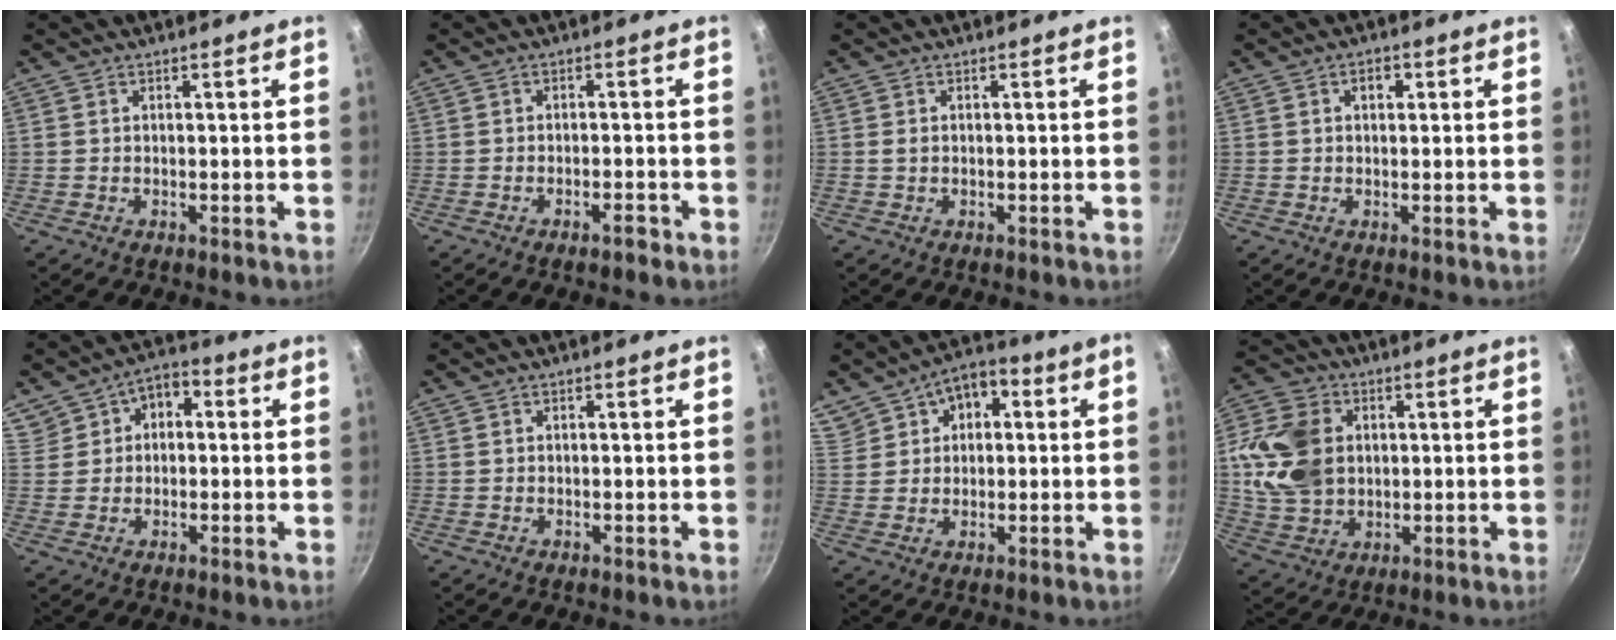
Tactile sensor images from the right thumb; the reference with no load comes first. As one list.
[{"total": 2.2, "force": [-1.6, 0.6, 1.3], "torque": [-0.017, 0.015, -0.024]}, {"total": 0.9, "force": [0.2, 0.6, 0.6], "torque": [-0.010, -0.001, 0.002]}, {"total": 2.4, "force": [0.8, 1.7, 1.6], "torque": [-0.010, 0.004, 0.010]}, {"total": 8.0, "force": [2.2, 6.4, 4.3], "torque": [-0.042, 0.017, 0.031]}, {"total": 0.0}, {"total": 12.2, "force": [4.7, 8.4, 7.5], "torque": [-0.117, 0.036, 0.083]}, {"total": 14.3, "force": [2.1, 11.0, 8.9], "torque": [-0.158, -0.002, 0.043]}]